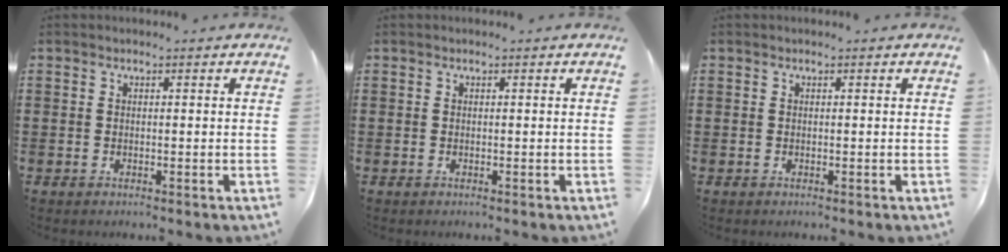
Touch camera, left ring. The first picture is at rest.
{"total": 0.0}
{"total": 0.0}